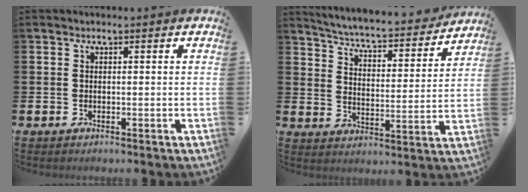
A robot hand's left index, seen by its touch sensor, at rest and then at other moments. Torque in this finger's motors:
{"motor_torque": [1.09, -1.05, 0.27, 0.09]}